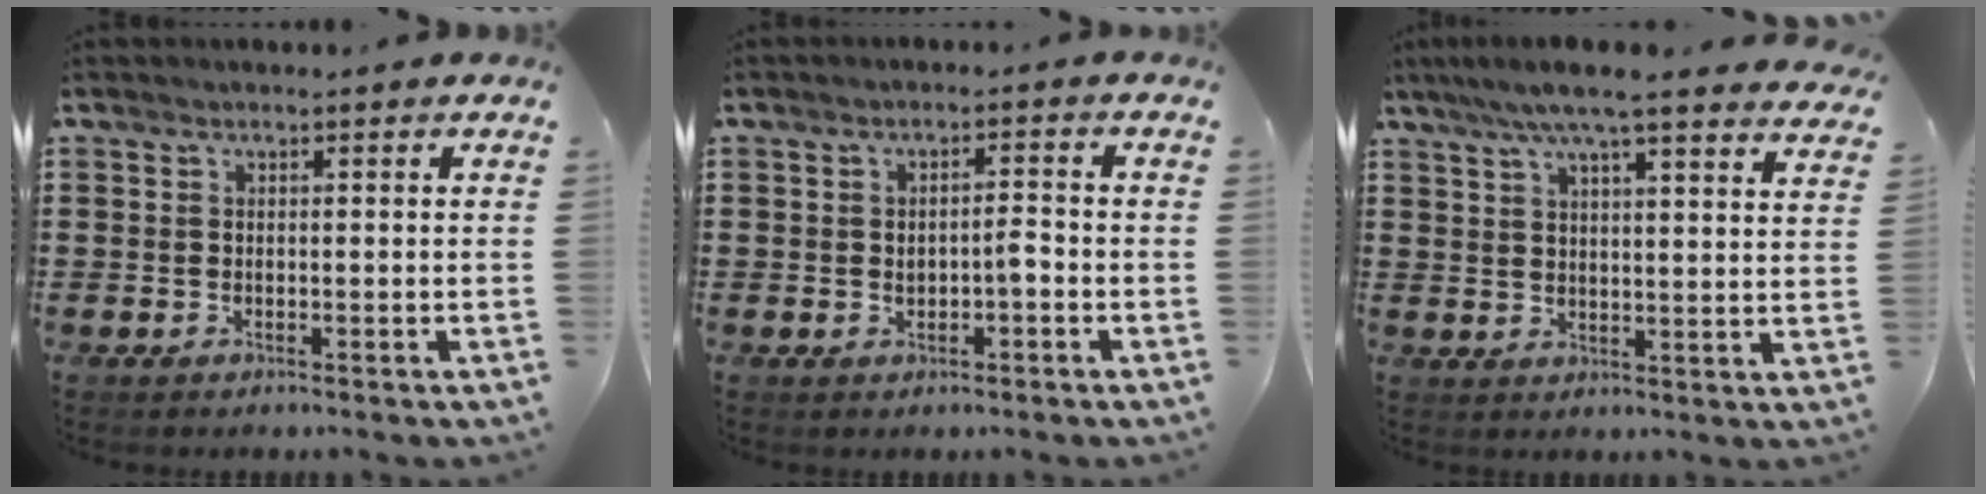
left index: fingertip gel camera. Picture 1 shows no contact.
{"total": 2.6, "force": [-0.5, 0.8, 2.4], "torque": [-0.045, 0.004, -0.012]}
{"total": 6.8, "force": [5.8, 0.1, 3.7], "torque": [-0.088, -0.018, 0.100]}